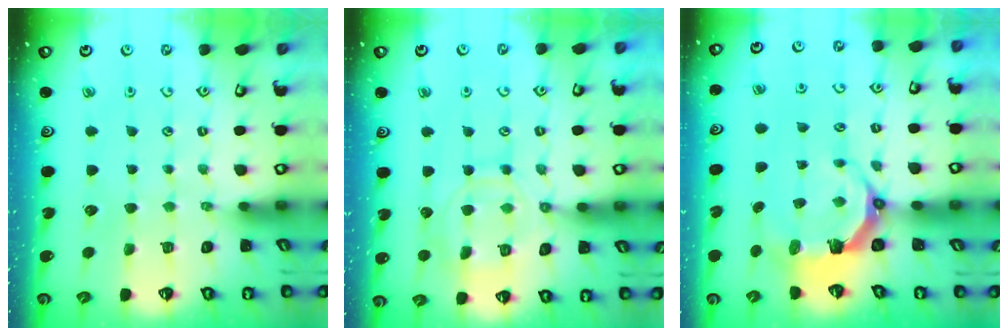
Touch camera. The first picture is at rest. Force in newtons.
{"total": 10.9, "press": 10.9, "slide": 1.0}
{"total": 6.9, "press": 5.0, "slide": 4.7}